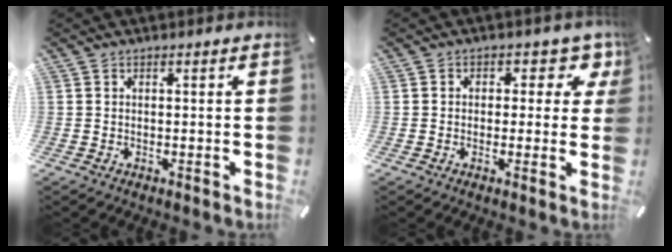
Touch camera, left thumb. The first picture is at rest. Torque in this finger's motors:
{"motor_torque": [0.11, -0.14, 0.04, 0.14, -0.07]}